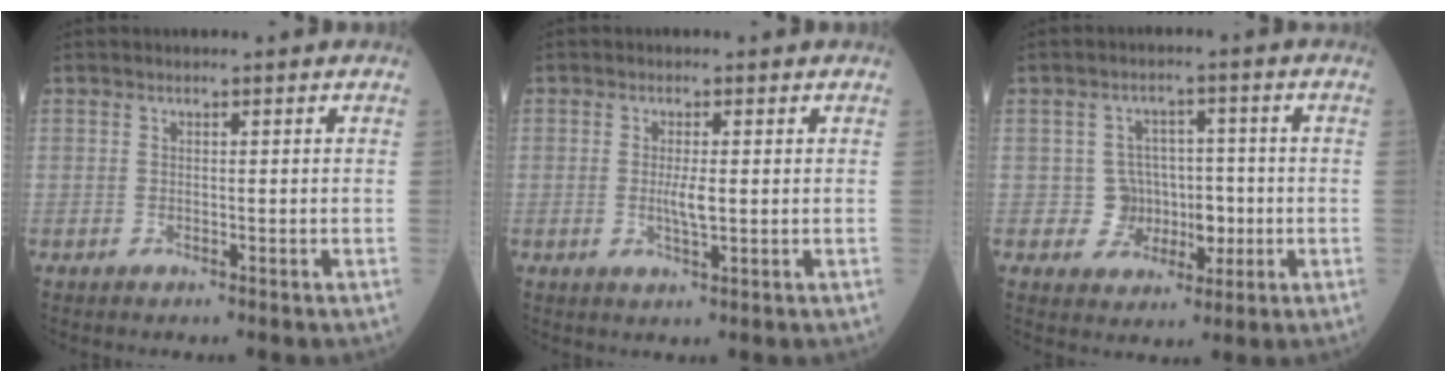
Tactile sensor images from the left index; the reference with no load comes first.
{"total": 2.5, "force": [0.0, 0.4, 2.5], "torque": [-0.043, -0.003, 0.002]}
{"total": 5.5, "force": [-0.7, 5.2, 1.4], "torque": [-0.006, 0.013, -0.008]}